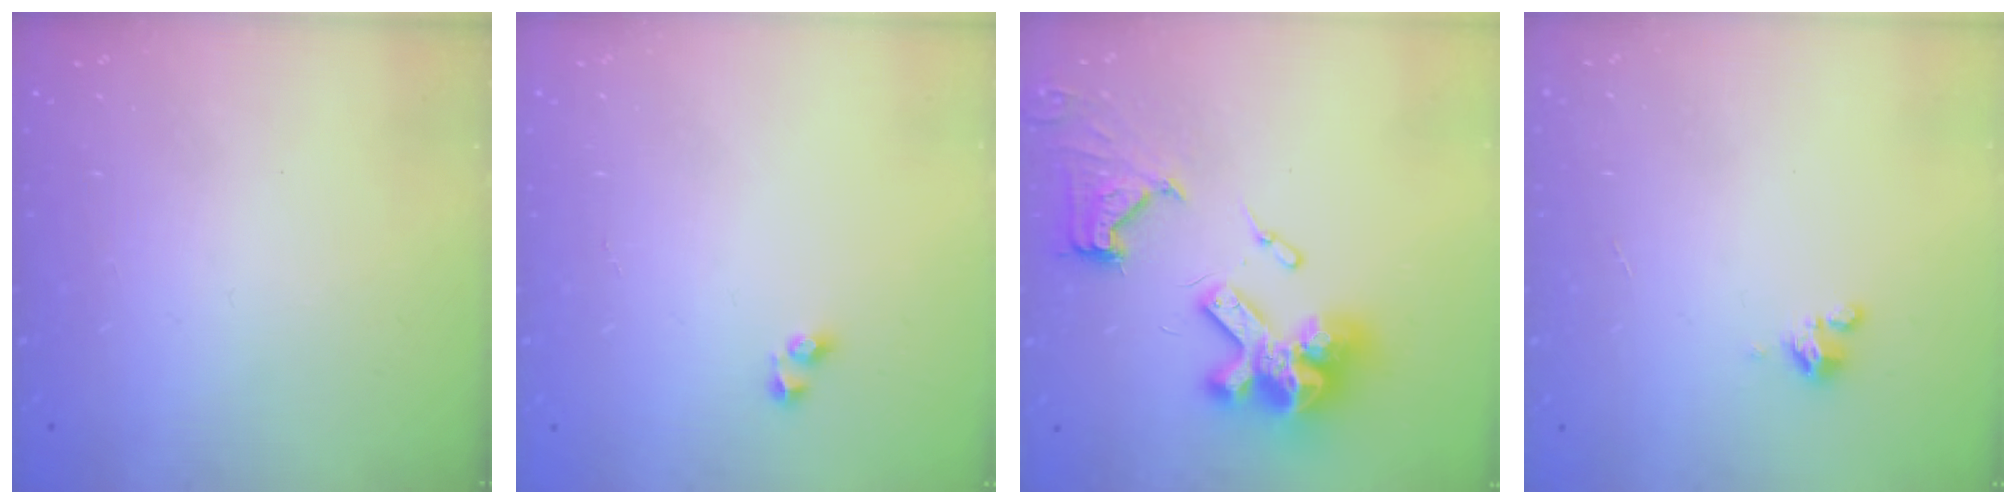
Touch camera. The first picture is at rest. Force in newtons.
{"total": 2.7, "press": 2.6, "slide": 0.6}
{"total": 20.4, "press": 20.3, "slide": 2.1}
{"total": 1.8, "press": 1.7, "slide": 0.4}